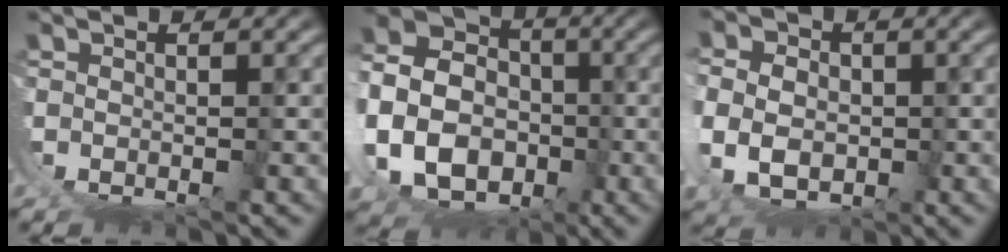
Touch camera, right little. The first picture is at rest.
{"total": 13.8, "force": [-0.6, 11.1, 8.2], "torque": [-0.165, -0.032, -0.013]}
{"total": 6.0, "force": [-0.7, 4.3, 4.2], "torque": [-0.085, -0.032, 0.008]}